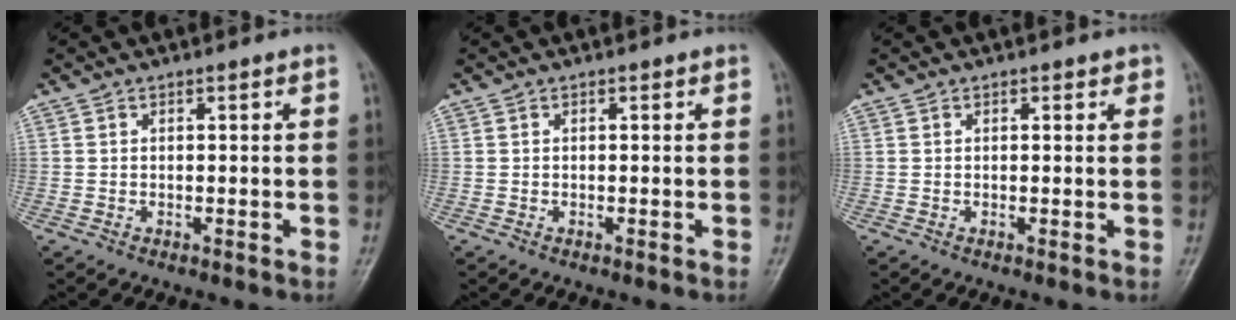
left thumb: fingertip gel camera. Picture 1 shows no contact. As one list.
[{"total": 0.0}, {"total": 1.0, "force": [0.6, 0.6, 0.6], "torque": [0.001, -0.002, 0.003]}]